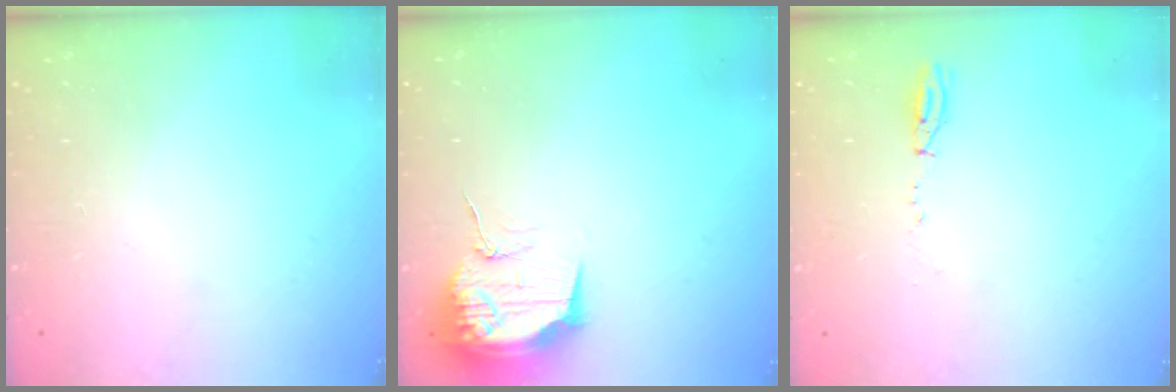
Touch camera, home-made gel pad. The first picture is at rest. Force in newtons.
{"total": 16.1, "press": 16.1, "slide": 0.2}
{"total": 3.9, "press": 3.8, "slide": 0.9}